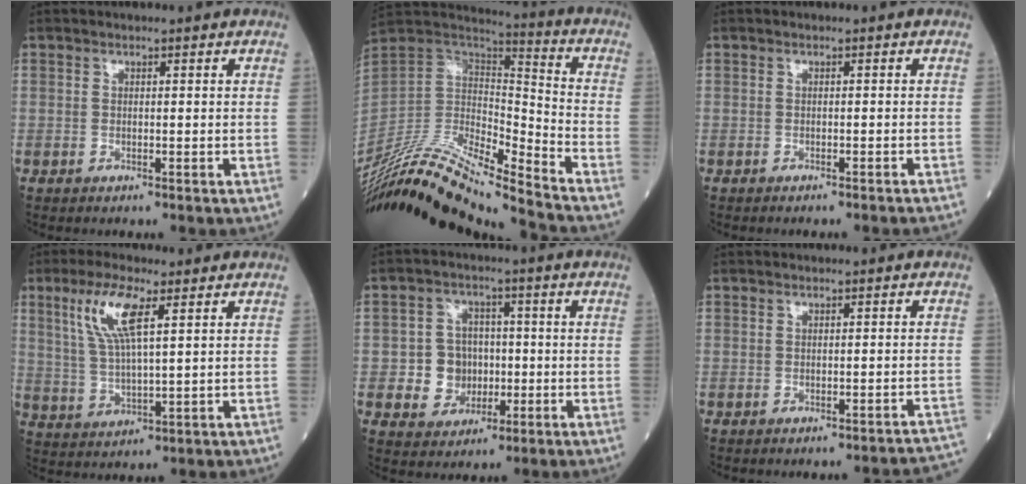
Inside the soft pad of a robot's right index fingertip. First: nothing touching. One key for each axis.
{"total": 22.7, "fx": -20.9, "fy": 0.6, "fz": 8.9, "tx": -0.189, "ty": 0.007, "tz": -0.371}
{"total": 3.6, "fx": -3.3, "fy": -0.6, "fz": 1.4, "tx": -0.014, "ty": 0.002, "tz": -0.040}
{"total": 8.5, "fx": 3.8, "fy": 1.4, "fz": 7.5, "tx": -0.162, "ty": 0.005, "tz": 0.077}
{"total": 6.5, "fx": -0.9, "fy": 6.0, "fz": 2.4, "tx": -0.044, "ty": 0.016, "tz": -0.009}
{"total": 8.1, "fx": -7.9, "fy": -0.3, "fz": 1.6, "tx": 0.003, "ty": 0.001, "tz": -0.082}